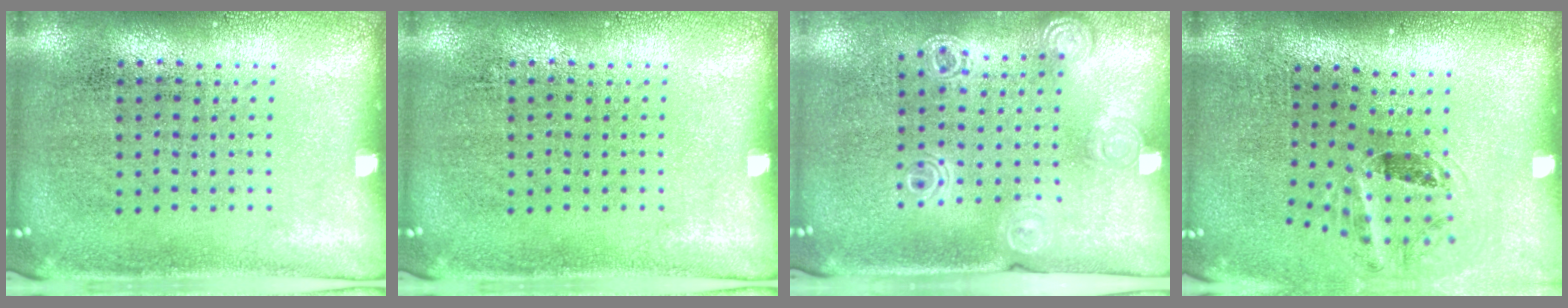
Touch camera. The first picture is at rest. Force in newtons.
{"total": 0.0}
{"total": 1.4, "press": 1.4, "slide": 0.1}
{"total": 1.3, "press": 1.0, "slide": 0.9}